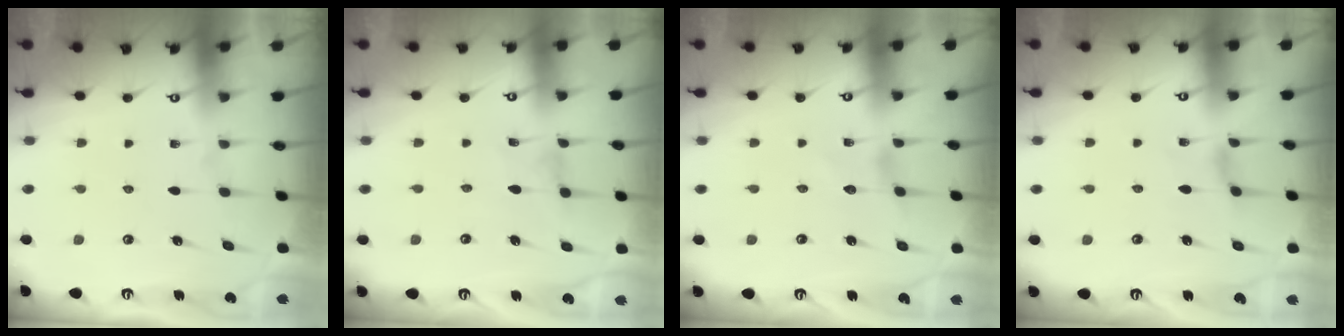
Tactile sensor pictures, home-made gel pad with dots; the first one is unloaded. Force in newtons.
{"total": 0.0}
{"total": 0.0}
{"total": 1.9, "press": 1.9, "slide": 0.4}